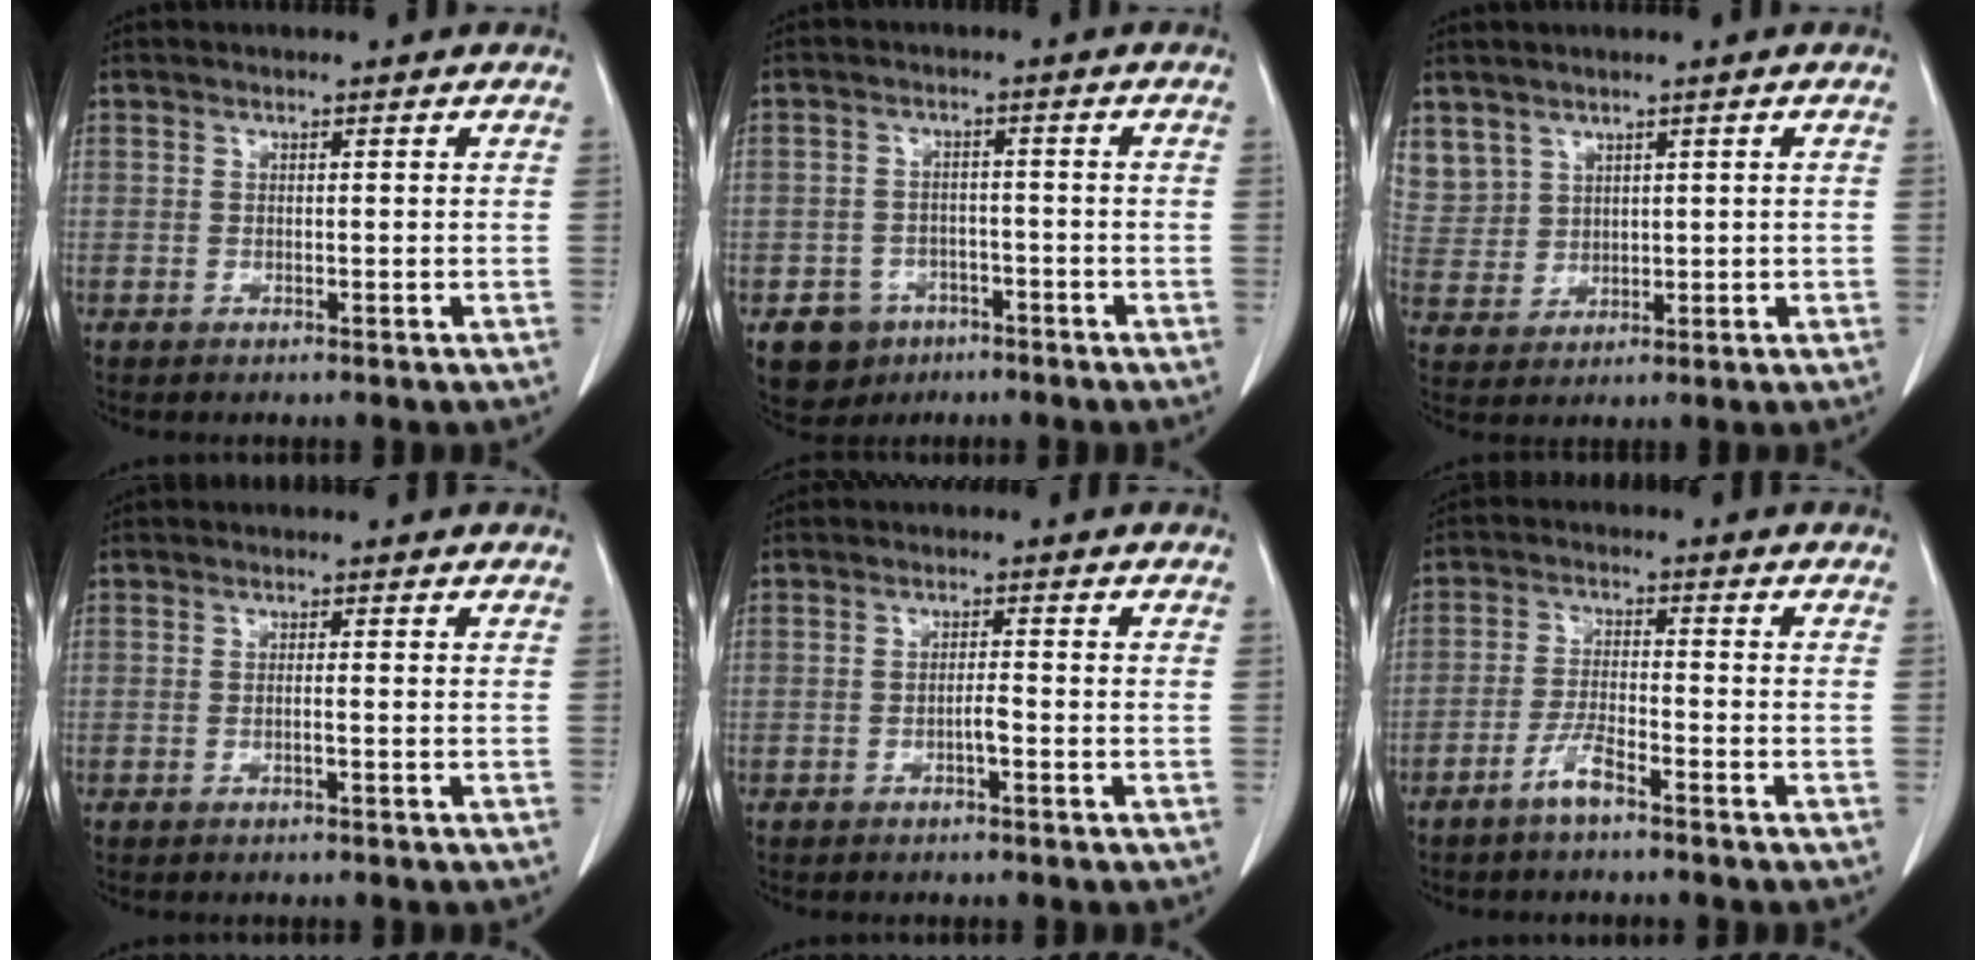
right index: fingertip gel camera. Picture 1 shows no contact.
{"total": 5.4, "force": [-3.0, 4.4, 1.0], "torque": [-0.015, 0.009, -0.037]}
{"total": 9.2, "force": [5.2, 6.9, 3.3], "torque": [-0.112, 0.022, 0.132]}
{"total": 0.7, "force": [-0.2, -0.1, 0.7], "torque": [-0.013, 0.001, -0.004]}
{"total": 1.6, "force": [-0.7, 0.1, 1.4], "torque": [-0.025, 0.001, -0.013]}
{"total": 4.1, "force": [-2.9, 0.4, 2.9], "torque": [-0.059, -0.001, -0.057]}